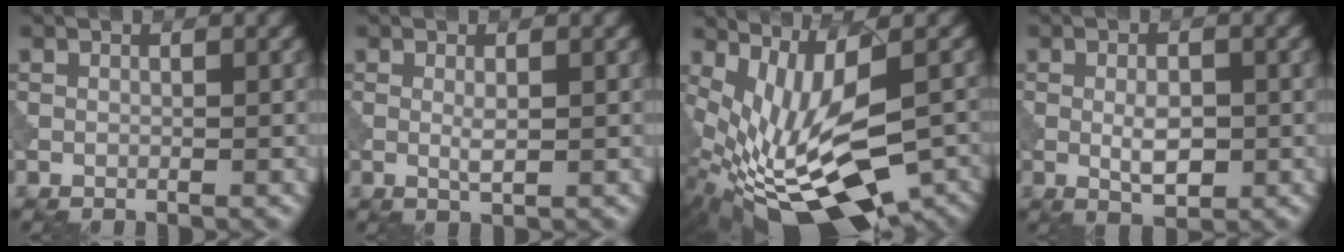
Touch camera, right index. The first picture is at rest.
{"total": 1.2, "force": [0.1, 0.2, 1.2], "torque": [-0.023, -0.001, 0.001]}
{"total": 14.2, "force": [-3.6, 5.7, 12.5], "torque": [-0.224, -0.030, -0.035]}
{"total": 3.0, "force": [-0.3, 1.5, 2.6], "torque": [-0.045, -0.002, -0.003]}